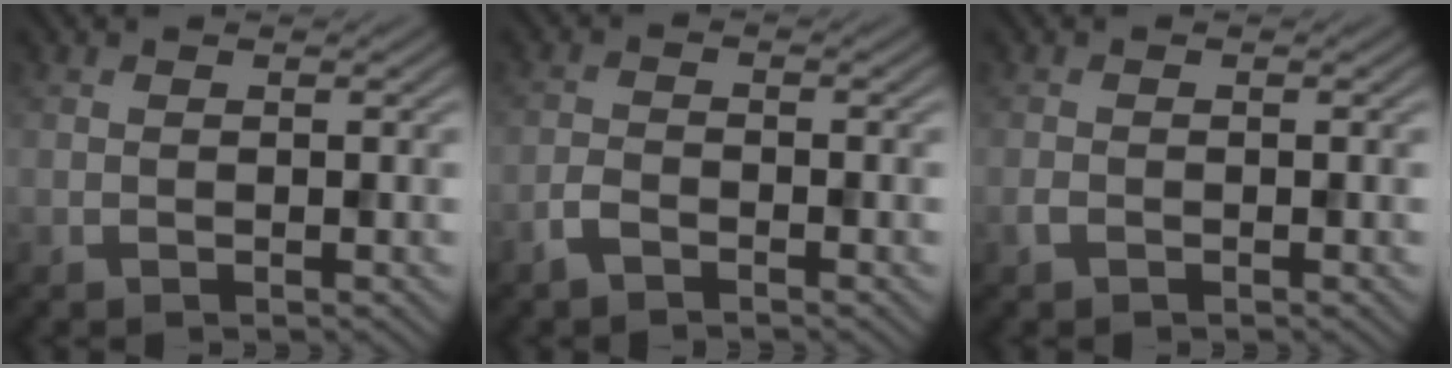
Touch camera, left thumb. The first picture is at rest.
{"total": 2.0, "force": [-1.6, 0.6, 1.1], "torque": [-0.027, 0.001, -0.039]}
{"total": 0.7, "force": [-0.5, 0.3, 0.4], "torque": [-0.009, 0.001, -0.010]}